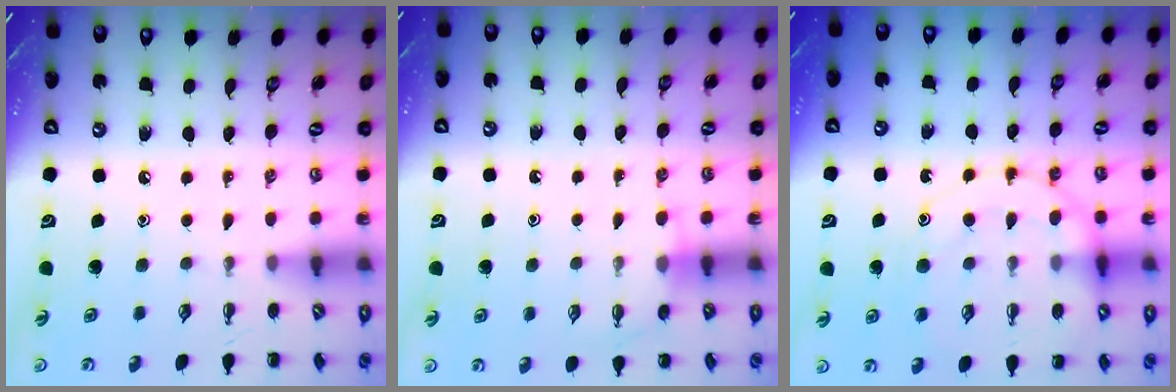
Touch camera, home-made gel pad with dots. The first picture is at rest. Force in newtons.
{"total": 6.3, "press": 6.1, "slide": 1.3}
{"total": 14.9, "press": 14.8, "slide": 1.8}